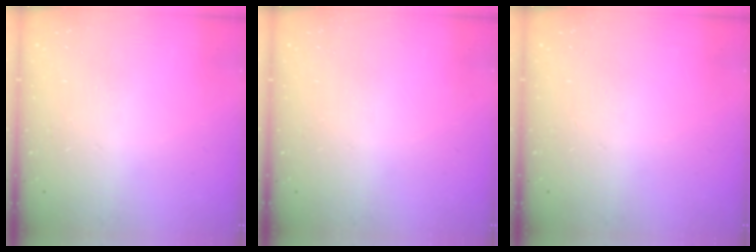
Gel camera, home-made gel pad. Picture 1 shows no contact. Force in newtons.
{"total": 0.0}
{"total": 0.0}